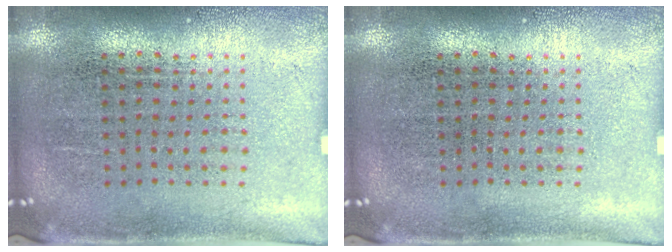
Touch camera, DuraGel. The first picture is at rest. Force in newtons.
{"total": 0.0}